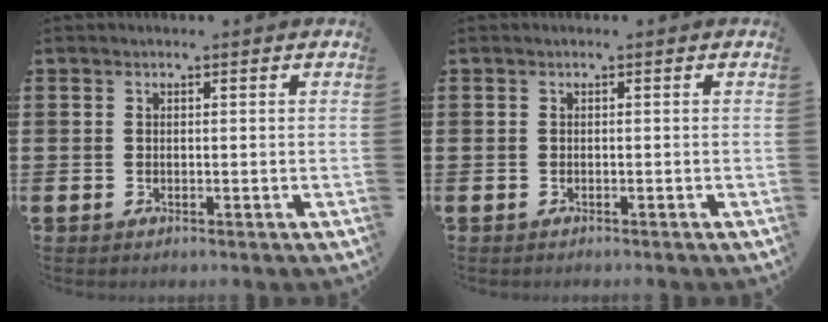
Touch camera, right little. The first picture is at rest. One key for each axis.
{"total": 0.0}